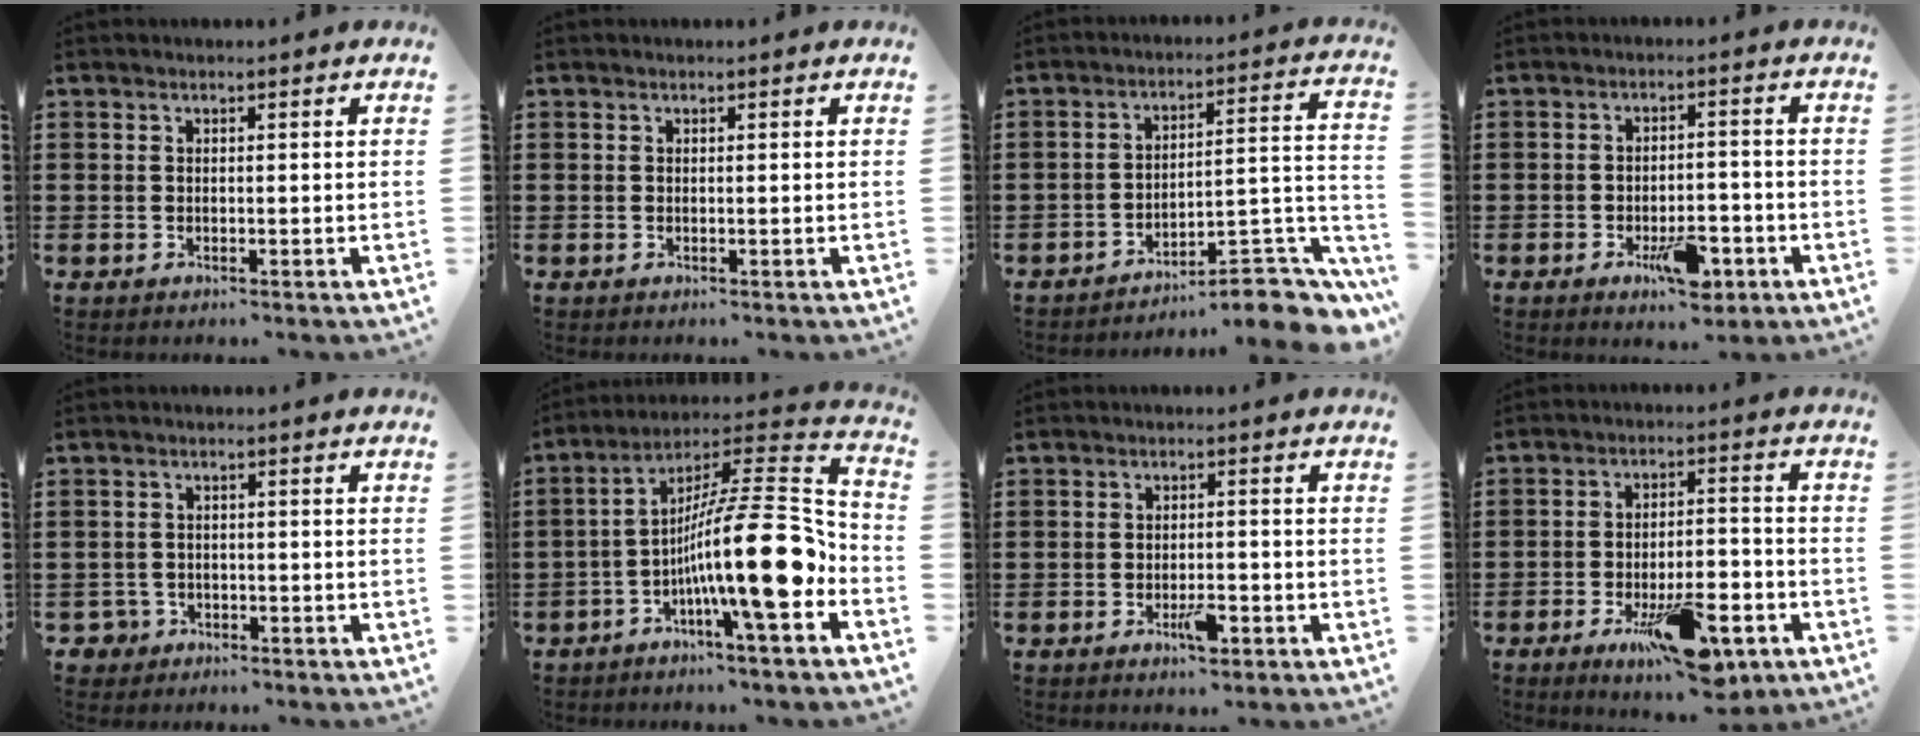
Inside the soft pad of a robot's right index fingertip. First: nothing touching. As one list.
[{"total": 0.0}, {"total": 7.6, "force": [-5.8, 2.0, 4.5], "torque": [-0.054, 0.001, -0.109]}, {"total": 6.6, "force": [-3.3, 2.8, 5.0], "torque": [-0.071, 0.004, -0.053]}, {"total": 2.2, "force": [-1.5, 1.5, 0.4], "torque": [-0.019, -0.001, -0.036]}, {"total": 18.5, "force": [-4.0, 3.6, 17.7], "torque": [-0.290, -0.010, -0.067]}, {"total": 3.6, "force": [-1.8, 1.1, 2.9], "torque": [-0.044, 0.004, -0.030]}, {"total": 11.8, "force": [-5.9, 4.0, 9.5], "torque": [-0.150, 0.010, -0.097]}]